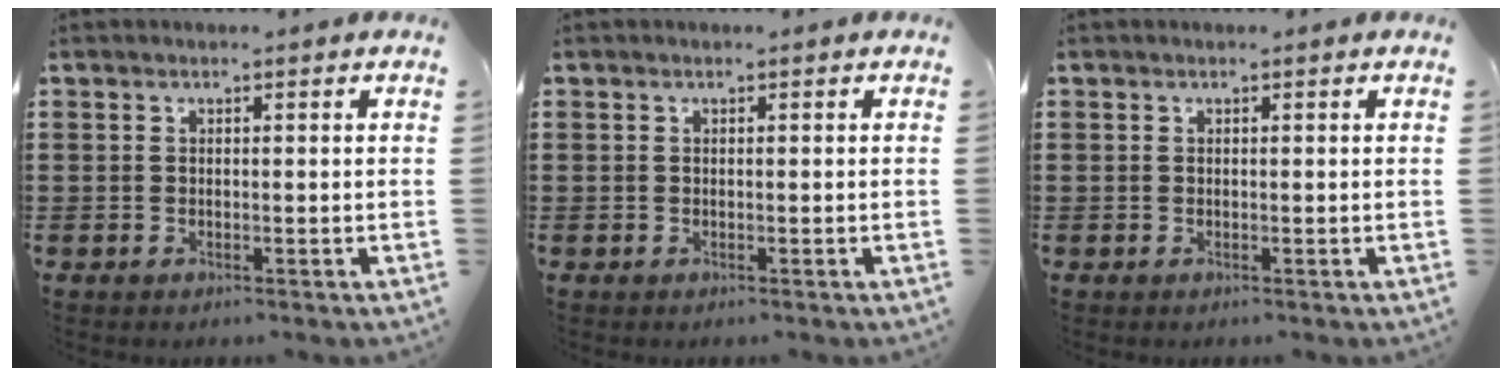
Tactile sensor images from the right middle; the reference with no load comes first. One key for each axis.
{"total": 0.0}
{"total": 0.0}